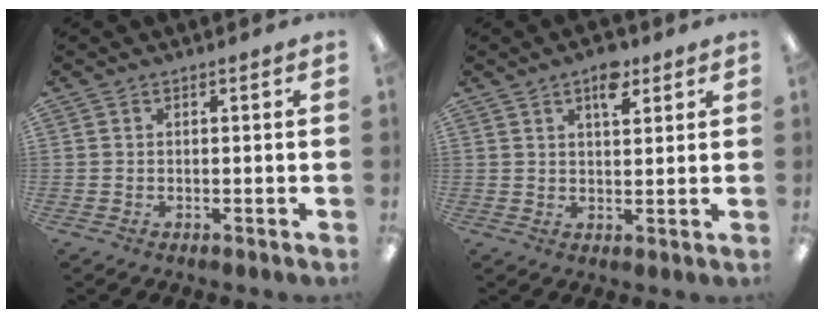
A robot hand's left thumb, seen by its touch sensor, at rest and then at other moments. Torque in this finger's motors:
{"motor_torque": [-0.11, 0.01, 0.19, -0.09, 0.07]}